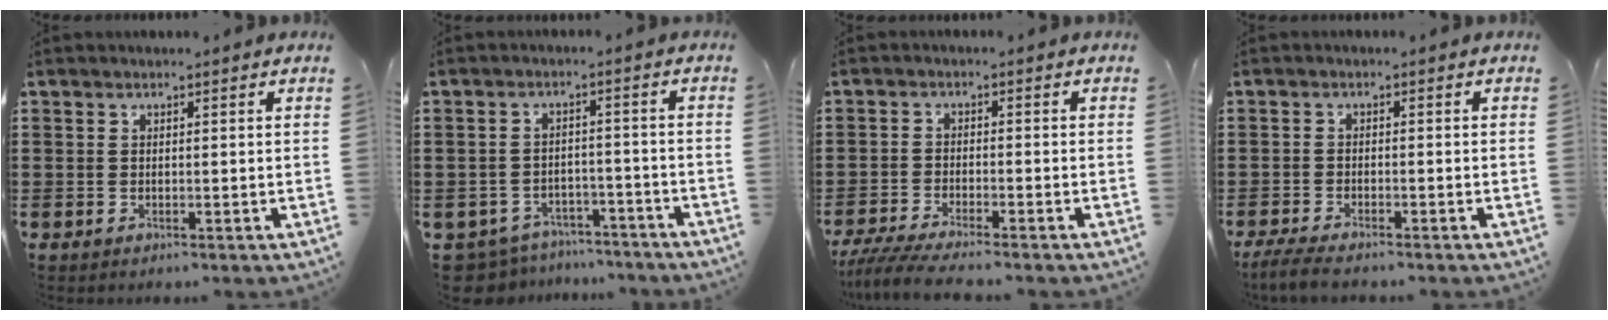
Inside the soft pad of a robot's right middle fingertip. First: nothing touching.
{"total": 4.7, "force": [-4.6, 0.8, 0.0], "torque": [-0.021, 0.002, -0.099]}
{"total": 4.3, "force": [-3.9, 0.1, 1.8], "torque": [-0.043, -0.014, -0.078]}
{"total": 2.9, "force": [-2.7, 0.2, 1.2], "torque": [-0.035, -0.007, -0.056]}